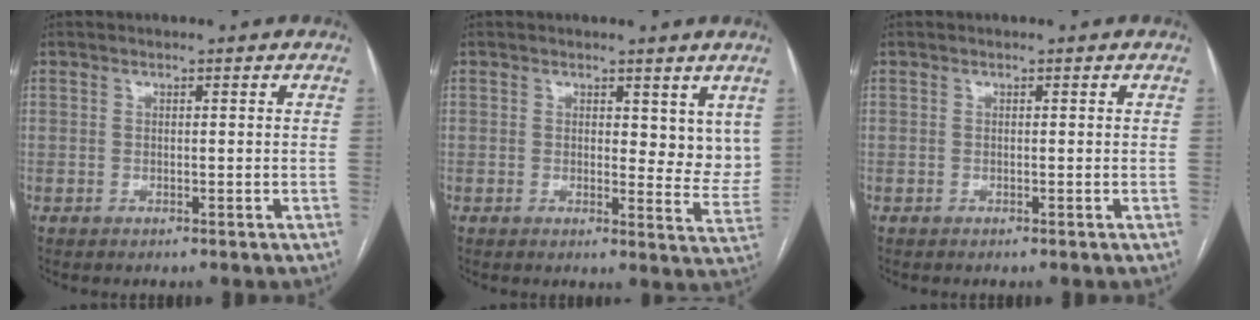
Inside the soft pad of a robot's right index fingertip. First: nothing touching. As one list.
[{"total": 4.7, "force": [2.8, 2.6, 2.7], "torque": [-0.020, -0.021, 0.024]}, {"total": 0.0}]